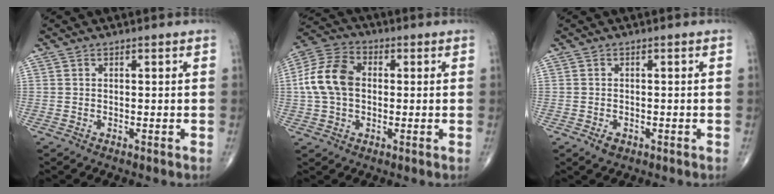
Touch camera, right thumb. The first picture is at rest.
{"total": 11.3, "force": [0.5, 7.9, 8.1], "torque": [-0.159, 0.028, 0.002]}
{"total": 1.9, "force": [-1.0, 1.3, 1.0], "torque": [-0.012, 0.001, -0.011]}